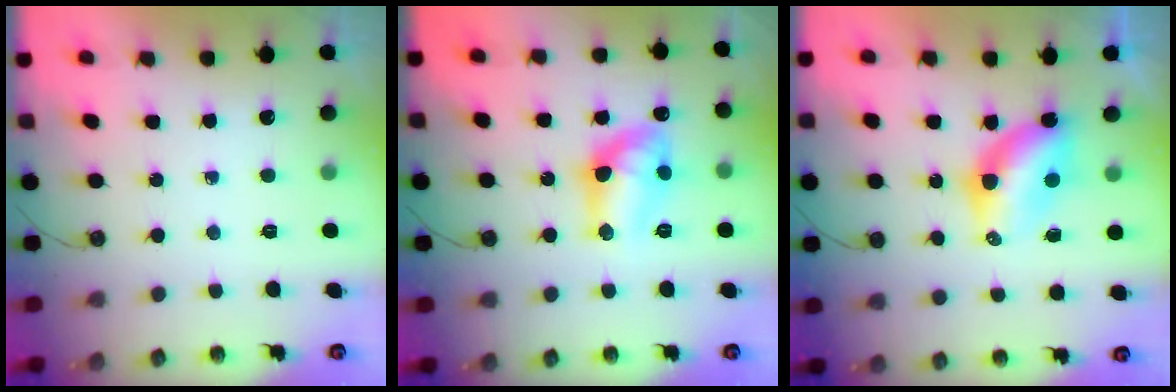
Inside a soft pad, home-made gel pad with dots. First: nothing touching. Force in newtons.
{"total": 12.4, "press": 12.4, "slide": 0.7}
{"total": 6.7, "press": 6.7, "slide": 0.6}